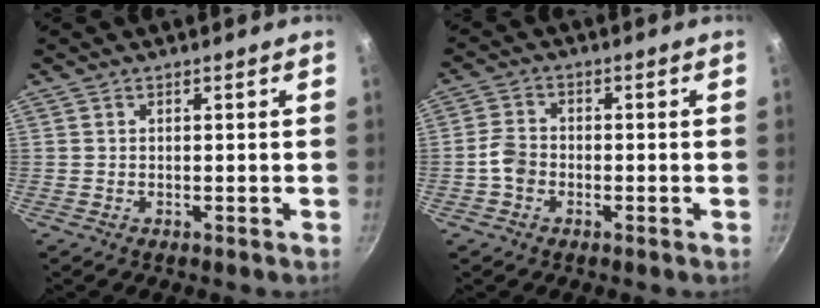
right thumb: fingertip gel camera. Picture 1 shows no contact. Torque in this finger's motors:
{"motor_torque": [0.97, 0.72, 0.66, -0.39, 0.01]}